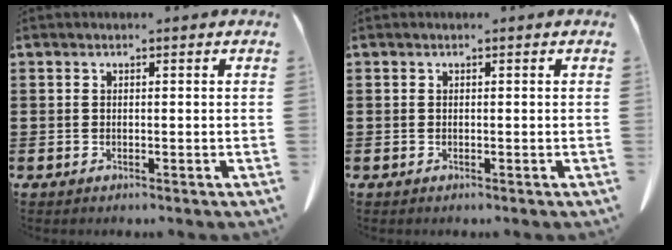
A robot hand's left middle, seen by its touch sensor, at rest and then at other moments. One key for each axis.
{"total": 0.0}